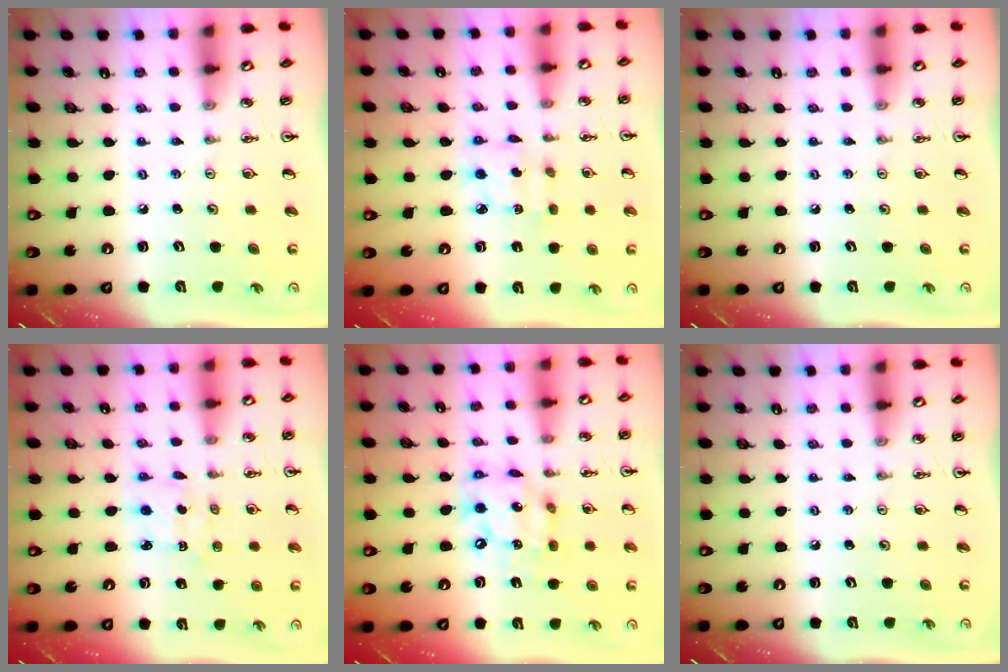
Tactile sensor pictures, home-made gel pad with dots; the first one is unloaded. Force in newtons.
{"total": 2.9, "press": 2.9, "slide": 0.1}
{"total": 0.0}
{"total": 1.9, "press": 1.8, "slide": 0.6}
{"total": 12.1, "press": 12.0, "slide": 1.5}
{"total": 0.0}